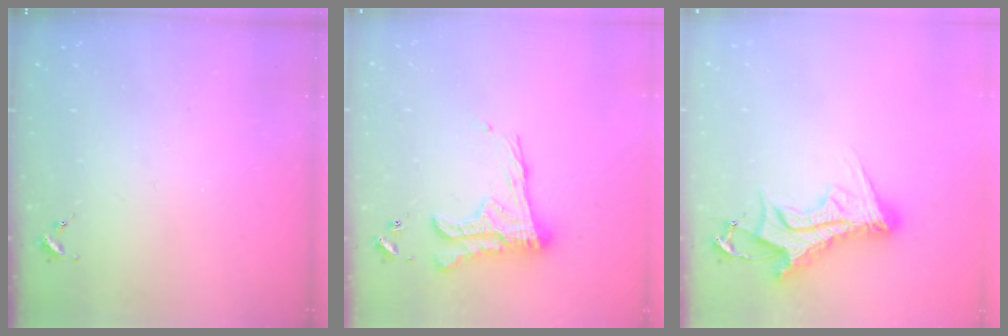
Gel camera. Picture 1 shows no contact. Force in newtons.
{"total": 17.9, "press": 17.9, "slide": 0.9}
{"total": 12.6, "press": 12.5, "slide": 1.4}